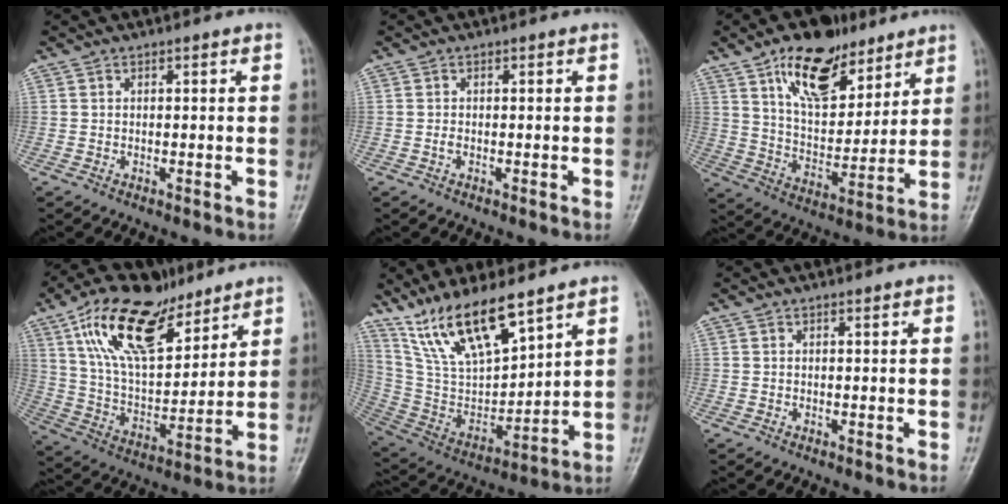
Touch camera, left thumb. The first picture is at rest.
{"total": 0.9, "force": [-0.2, 0.5, 0.7], "torque": [-0.012, 0.002, -0.005]}
{"total": 16.9, "force": [10.1, 8.9, 10.3], "torque": [-0.126, -0.046, 0.175]}
{"total": 20.8, "force": [12.3, 9.9, 13.6], "torque": [-0.205, -0.041, 0.230]}
{"total": 16.8, "force": [12.1, 5.2, 10.5], "torque": [-0.172, -0.054, 0.249]}
{"total": 0.0}